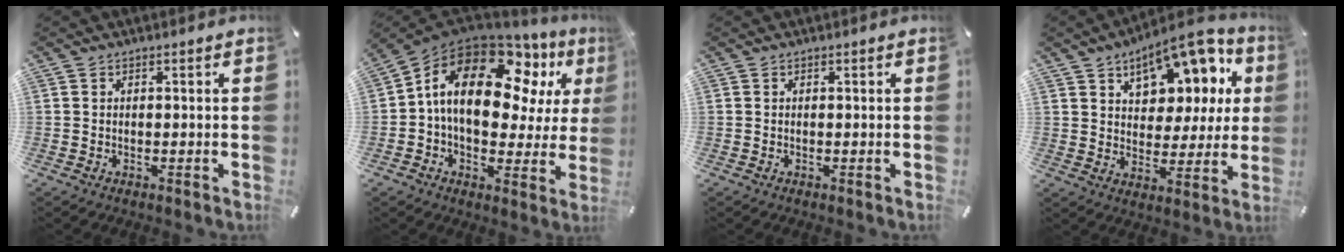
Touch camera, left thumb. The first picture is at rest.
{"total": 20.5, "force": [7.5, 12.2, 14.7], "torque": [-0.257, -0.033, 0.123]}
{"total": 0.0}
{"total": 14.7, "force": [8.8, 8.6, 8.0], "torque": [-0.111, -0.056, 0.154]}